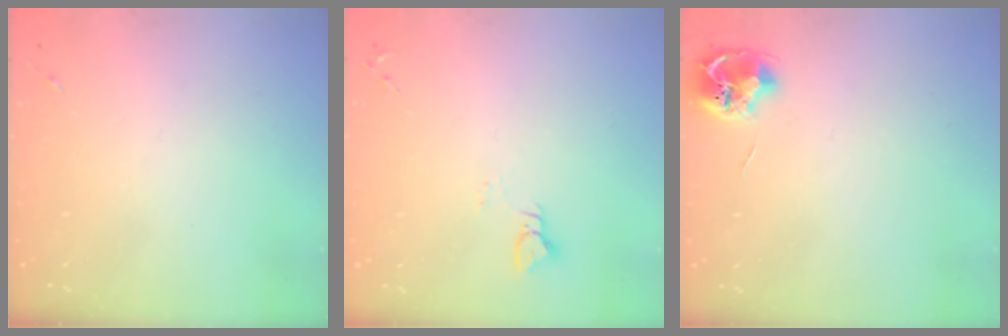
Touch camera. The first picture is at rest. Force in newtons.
{"total": 3.0, "press": 3.0, "slide": 0.3}
{"total": 7.6, "press": 7.5, "slide": 0.6}